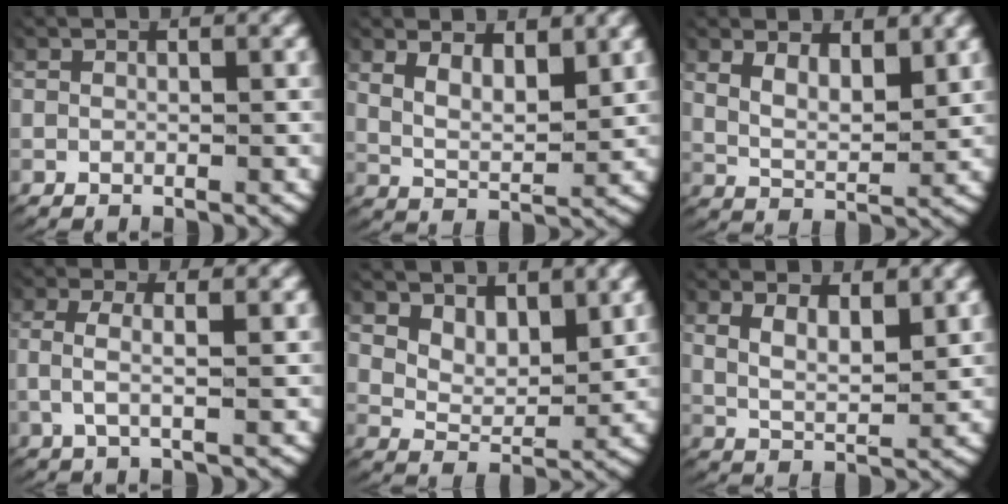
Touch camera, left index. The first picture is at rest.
{"total": 4.6, "force": [1.9, 2.9, 3.0], "torque": [-0.058, -0.013, 0.031]}
{"total": 4.1, "force": [1.9, 2.6, 2.6], "torque": [-0.051, -0.012, 0.032]}
{"total": 3.1, "force": [0.6, 1.1, 2.8], "torque": [-0.071, -0.003, 0.009]}
{"total": 3.9, "force": [2.4, 2.3, 2.1], "torque": [-0.046, -0.013, 0.044]}
{"total": 3.9, "force": [1.6, 2.4, 2.7], "torque": [-0.054, -0.012, 0.028]}